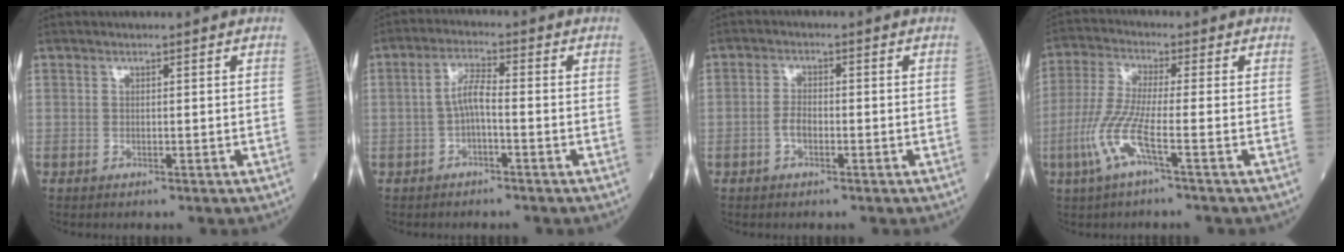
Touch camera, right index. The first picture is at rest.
{"total": 3.9, "force": [-1.0, 0.8, 3.7], "torque": [-0.071, 0.012, -0.020]}
{"total": 2.3, "force": [-0.8, 1.1, 1.8], "torque": [-0.032, 0.005, -0.014]}
{"total": 7.5, "force": [-2.9, -0.1, 6.9], "torque": [-0.154, -0.005, -0.066]}